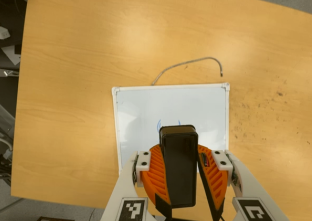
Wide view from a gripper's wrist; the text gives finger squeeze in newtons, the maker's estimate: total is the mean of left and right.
{"total": 10.0, "left": 10.0, "right": 10.0}